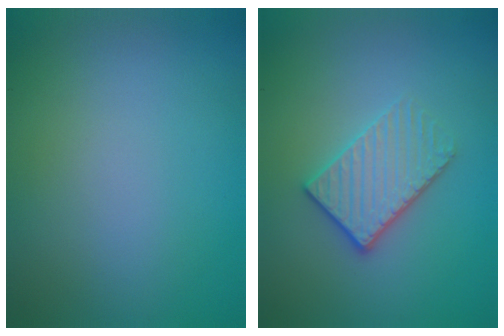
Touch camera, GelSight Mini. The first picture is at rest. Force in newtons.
{"total": 3.6, "press": 3.1, "slide": 1.7}